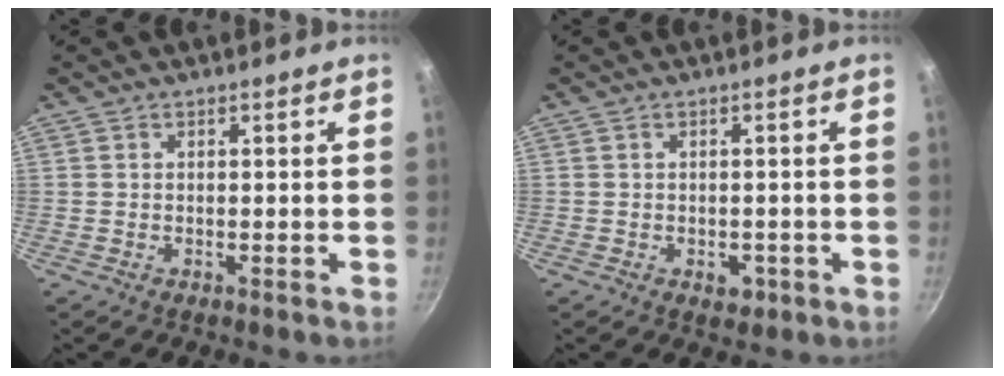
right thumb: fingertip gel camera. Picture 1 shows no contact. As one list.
[{"total": 2.3, "force": [-0.9, 1.6, 1.4], "torque": [-0.007, 0.002, -0.009]}]